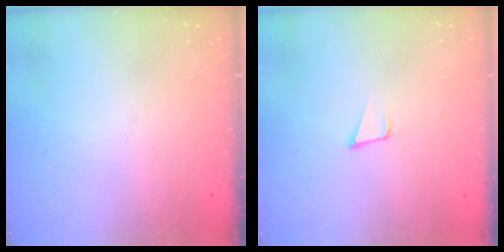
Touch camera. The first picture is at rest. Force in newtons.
{"total": 4.8, "press": 3.9, "slide": 2.7}